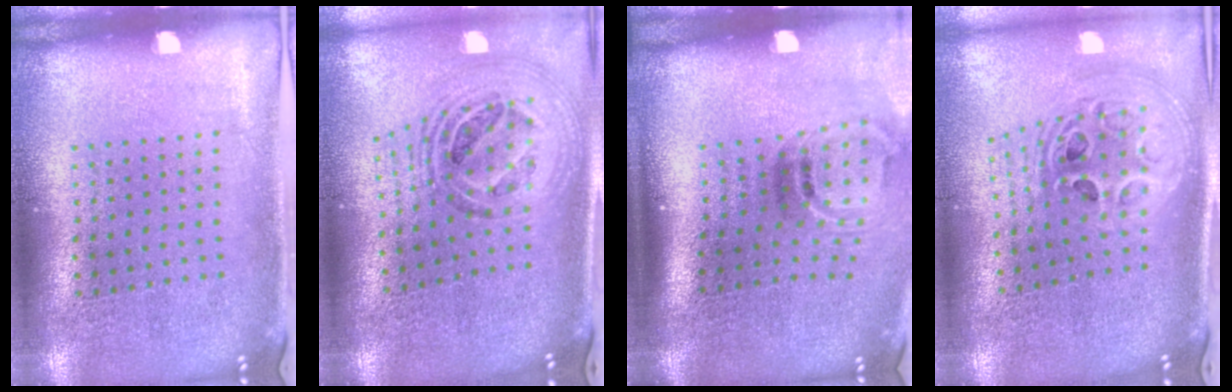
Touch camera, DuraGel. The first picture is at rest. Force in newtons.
{"total": 1.6, "press": 1.4, "slide": 0.8}
{"total": 1.9, "press": 1.2, "slide": 1.5}
{"total": 2.4, "press": 1.8, "slide": 1.6}